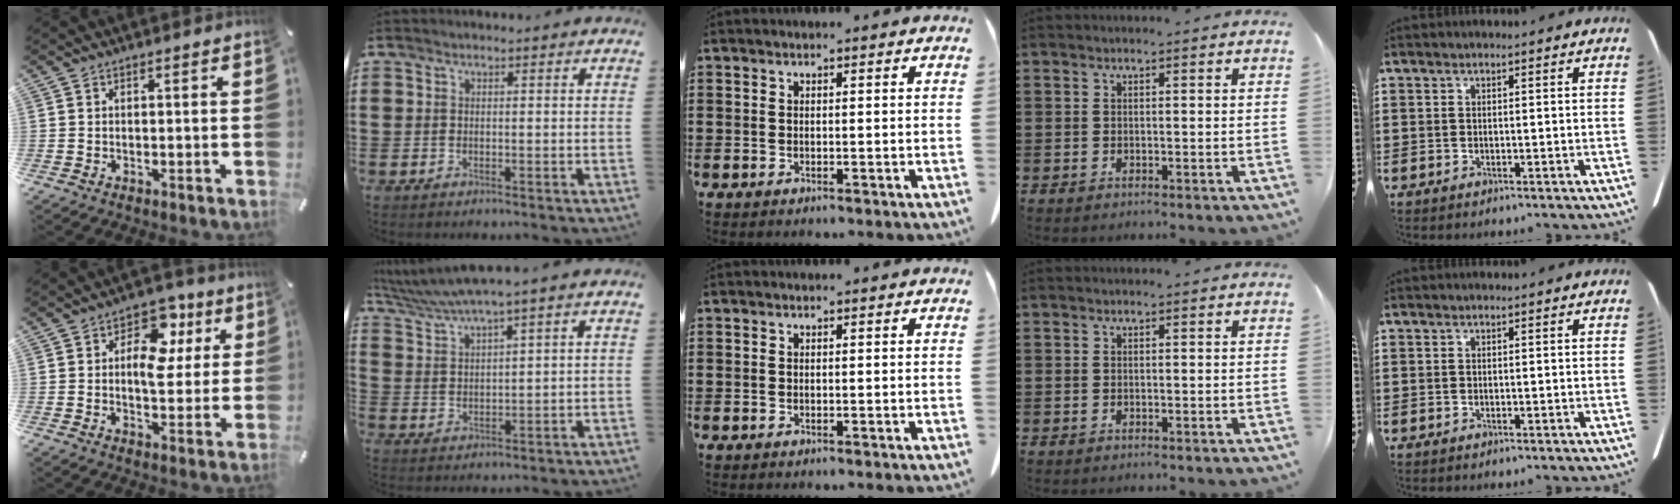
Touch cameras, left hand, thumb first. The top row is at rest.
{"thumb": {"total": 11.5, "force": [3.2, 7.7, 8.0], "torque": [-0.101, -0.011, 0.052]}, "index": {"total": 4.7, "force": [4.0, -0.5, 2.4], "torque": [-0.059, -0.016, 0.069]}}